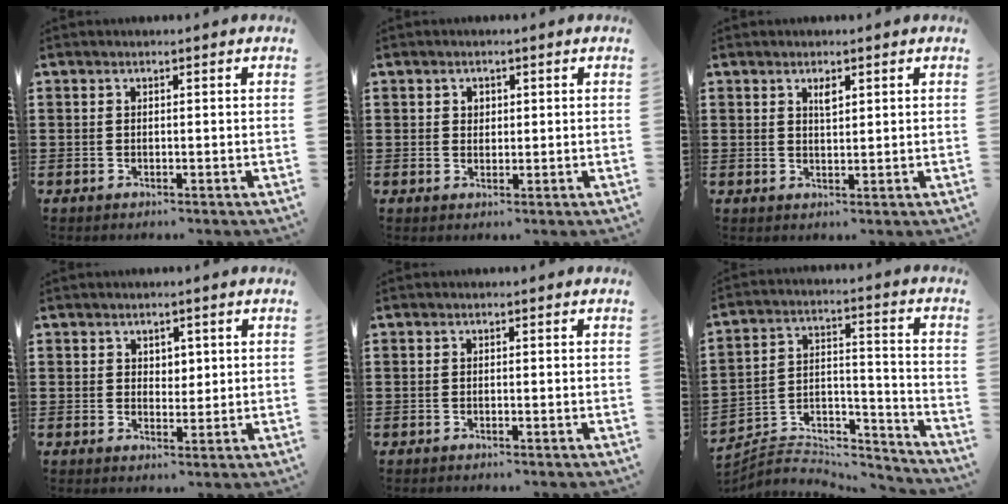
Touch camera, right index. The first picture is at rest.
{"total": 1.3, "force": [0.5, 1.1, 0.5], "torque": [-0.012, 0.006, 0.010]}
{"total": 1.7, "force": [1.0, 0.6, 1.3], "torque": [-0.020, 0.000, 0.015]}
{"total": 2.1, "force": [1.2, 1.6, 0.7], "torque": [-0.018, 0.009, 0.021]}
{"total": 0.0}
{"total": 4.1, "force": [-3.5, 2.0, 0.4], "torque": [-0.016, 0.002, -0.075]}